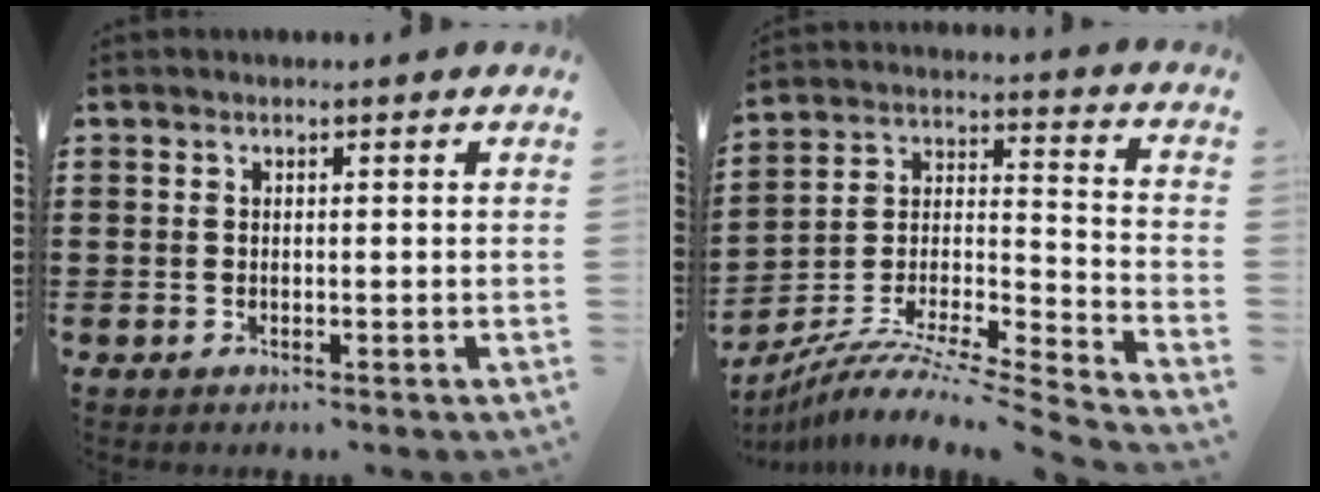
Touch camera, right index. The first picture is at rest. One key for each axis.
{"total": 9.0, "fx": -8.1, "fy": 0.4, "fz": 3.8, "tx": -0.068, "ty": 0.000, "tz": -0.166}